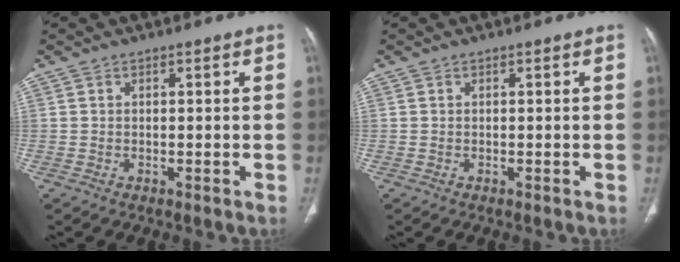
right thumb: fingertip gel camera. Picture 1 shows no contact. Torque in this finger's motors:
{"motor_torque": [0.00, 0.00, 0.00, 0.00, 0.00]}